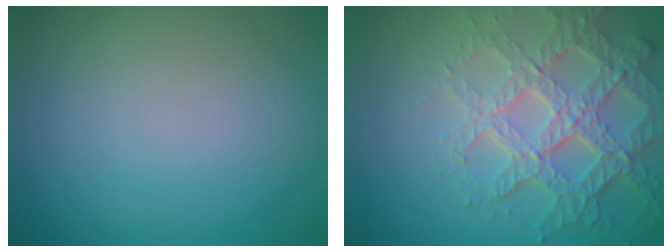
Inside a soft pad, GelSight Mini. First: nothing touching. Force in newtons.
{"total": 7.4, "press": 5.2, "slide": 5.2}